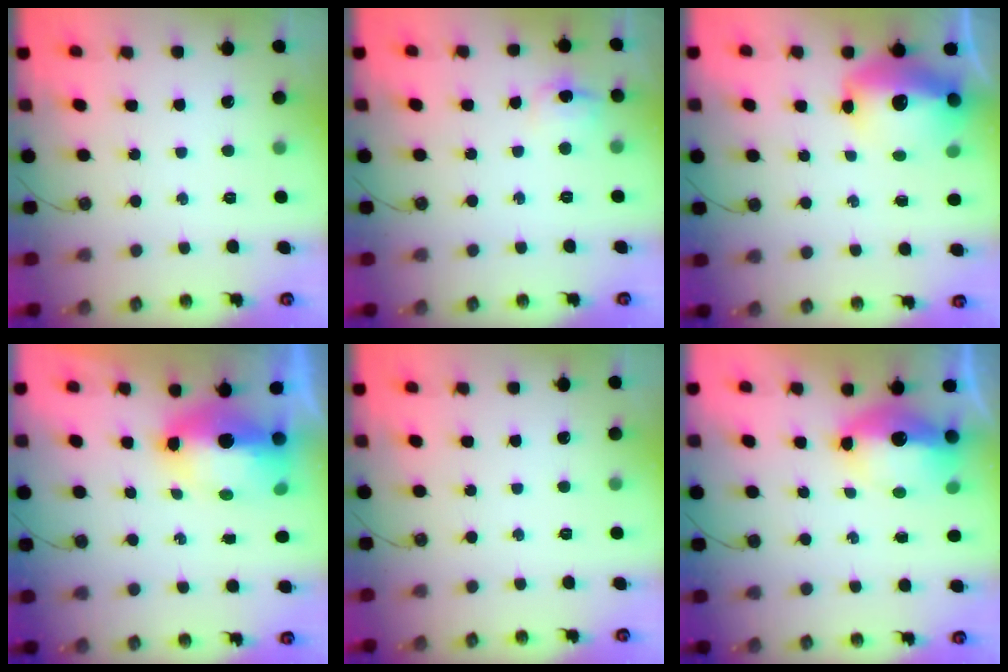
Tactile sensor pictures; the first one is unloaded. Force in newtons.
{"total": 7.5, "press": 7.5, "slide": 0.7}
{"total": 16.6, "press": 16.5, "slide": 1.6}
{"total": 10.6, "press": 10.5, "slide": 1.8}
{"total": 0.0}
{"total": 12.1, "press": 12.0, "slide": 1.6}